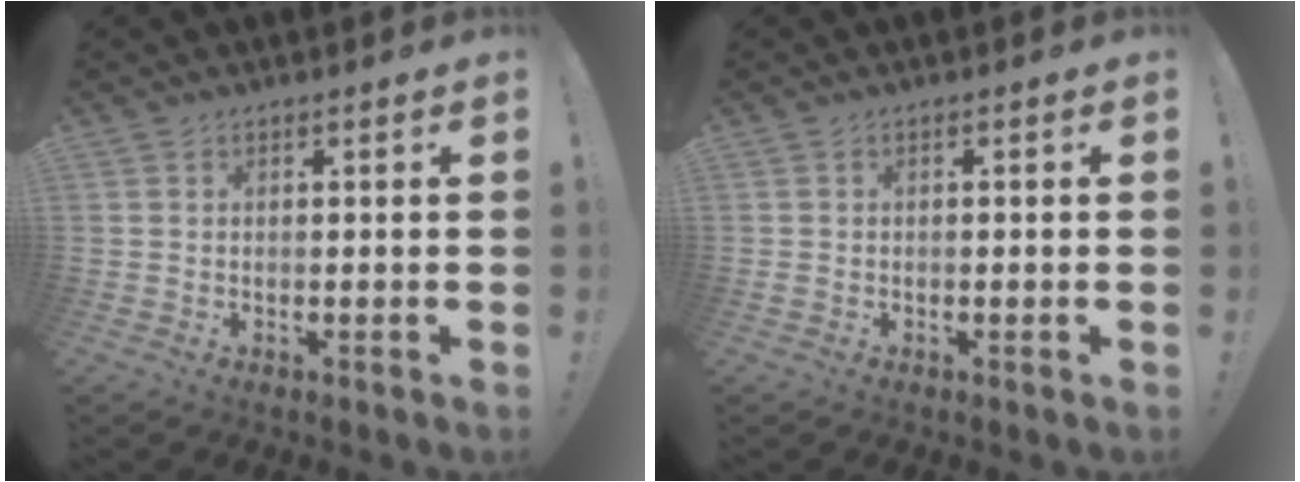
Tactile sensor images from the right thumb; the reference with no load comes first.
{"total": 0.9, "force": [-0.4, 0.5, 0.5], "torque": [-0.007, 0.002, -0.008]}